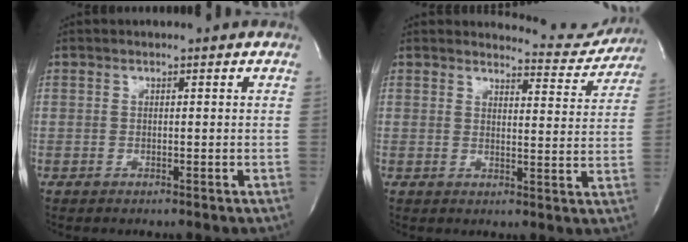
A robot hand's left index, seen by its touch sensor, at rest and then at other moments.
{"total": 7.1, "force": [7.0, 0.8, -0.9], "torque": [0.019, -0.036, 0.073]}